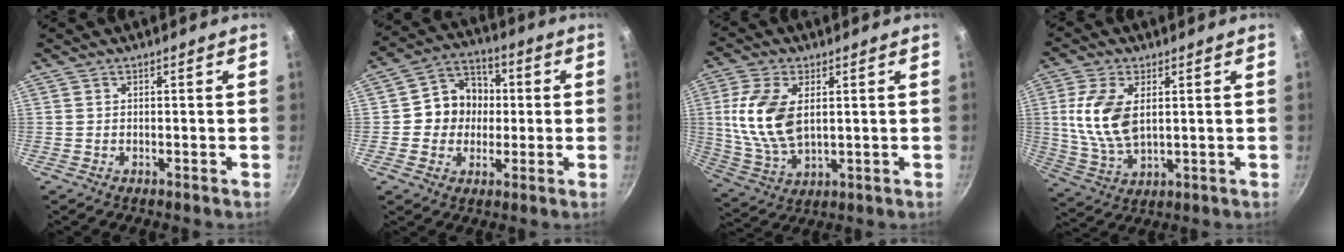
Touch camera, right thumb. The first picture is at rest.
{"total": 10.4, "force": [0.3, 9.4, 4.5], "torque": [-0.028, 0.018, -0.012]}
{"total": 13.3, "force": [2.2, 7.5, 10.8], "torque": [-0.211, -0.011, 0.050]}
{"total": 11.0, "force": [1.9, 6.1, 9.0], "torque": [-0.179, -0.012, 0.042]}